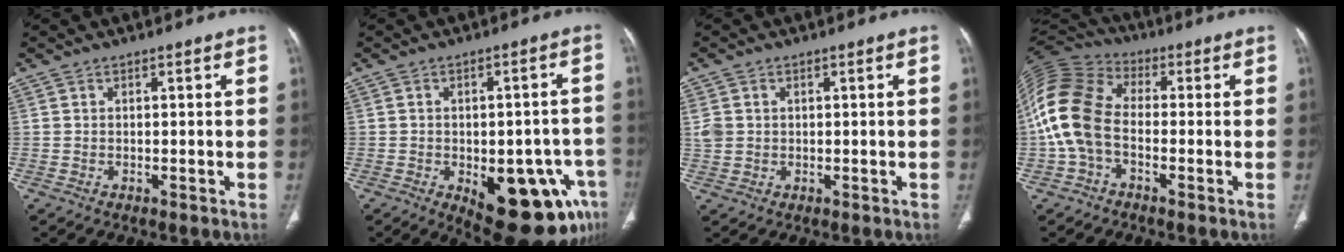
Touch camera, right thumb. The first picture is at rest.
{"total": 18.2, "force": [-7.5, 8.3, 14.4], "torque": [-0.134, 0.022, -0.079]}
{"total": 3.6, "force": [0.5, 3.1, 1.8], "torque": [-0.040, 0.003, 0.016]}
{"total": 14.1, "force": [-2.0, 9.2, 10.5], "torque": [-0.227, 0.033, -0.048]}